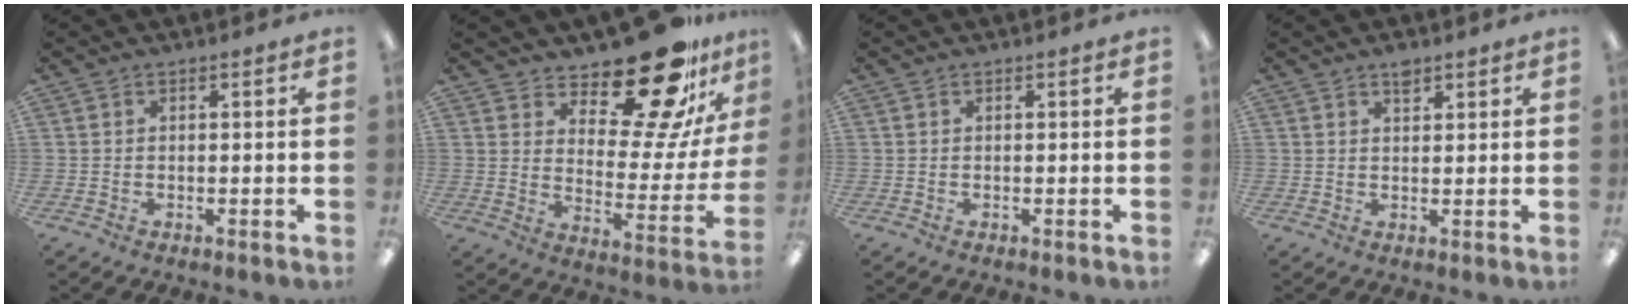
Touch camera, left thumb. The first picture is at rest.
{"total": 20.4, "force": [16.6, 6.2, 10.2], "torque": [-0.145, -0.133, 0.275]}
{"total": 0.0}
{"total": 2.7, "force": [2.0, 1.3, 1.3], "torque": [-0.005, -0.009, 0.031]}